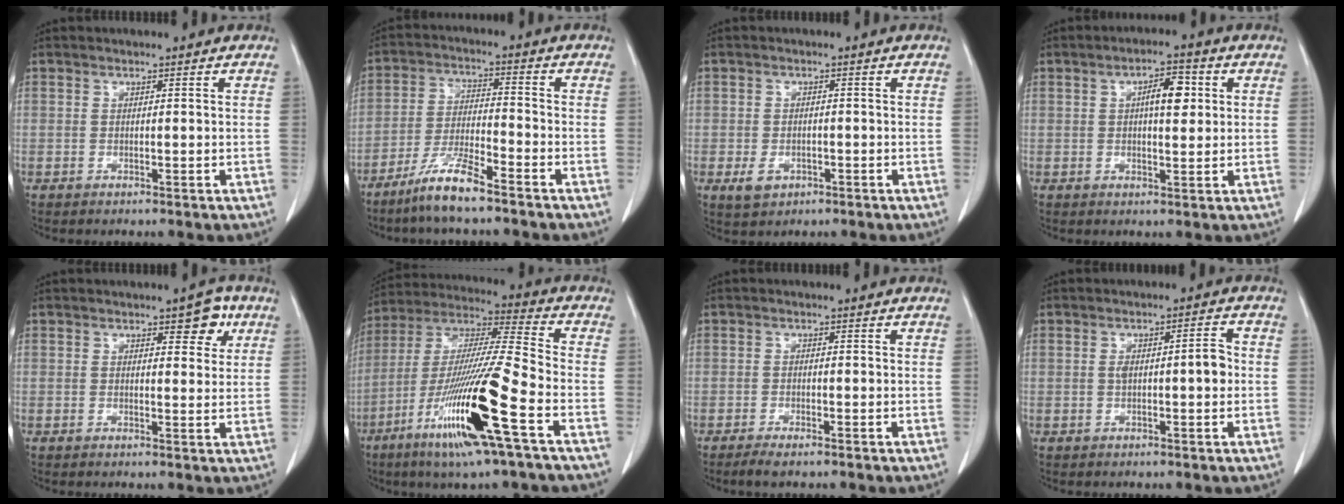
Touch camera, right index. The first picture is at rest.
{"total": 7.9, "force": [-6.1, 0.3, 5.0], "torque": [-0.103, -0.019, -0.120]}
{"total": 3.2, "force": [-1.4, 2.5, 1.5], "torque": [-0.025, 0.001, -0.012]}
{"total": 5.5, "force": [1.3, 1.9, 5.0], "torque": [-0.080, 0.010, 0.019]}
{"total": 4.2, "force": [2.3, 1.7, 3.1], "torque": [-0.032, 0.002, 0.027]}
{"total": 19.8, "force": [-8.6, -0.2, 17.8], "torque": [-0.370, -0.037, -0.166]}
{"total": 2.4, "force": [-1.9, 0.3, 1.5], "torque": [-0.026, -0.005, -0.031]}
{"total": 4.3, "force": [0.0, 1.1, 4.1], "torque": [-0.069, 0.015, 0.001]}